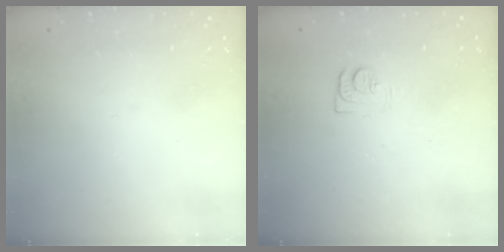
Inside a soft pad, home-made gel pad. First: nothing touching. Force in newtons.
{"total": 5.9, "press": 5.9, "slide": 0.8}